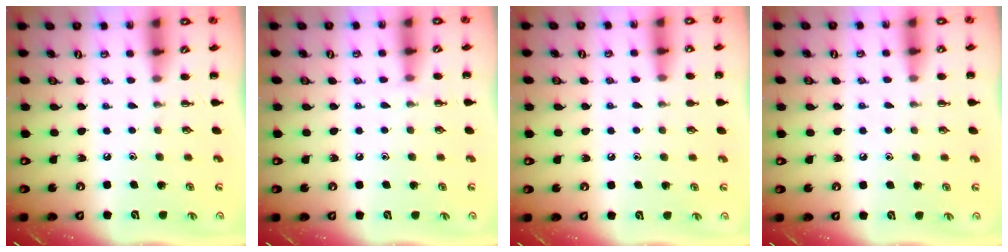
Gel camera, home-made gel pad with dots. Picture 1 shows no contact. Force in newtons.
{"total": 6.1, "press": 5.8, "slide": 2.0}
{"total": 5.8, "press": 5.4, "slide": 1.9}
{"total": 6.2, "press": 5.8, "slide": 2.3}